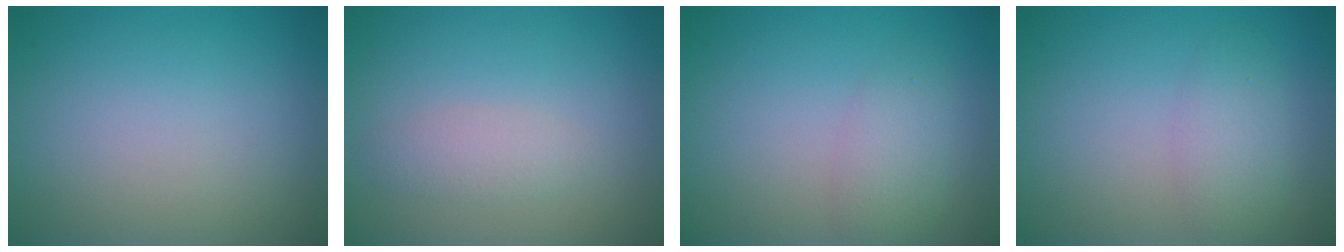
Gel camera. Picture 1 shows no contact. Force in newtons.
{"total": 1.7, "press": 1.7, "slide": 0.1}
{"total": 2.4, "press": 2.4, "slide": 0.1}
{"total": 2.5, "press": 2.5, "slide": 0.1}